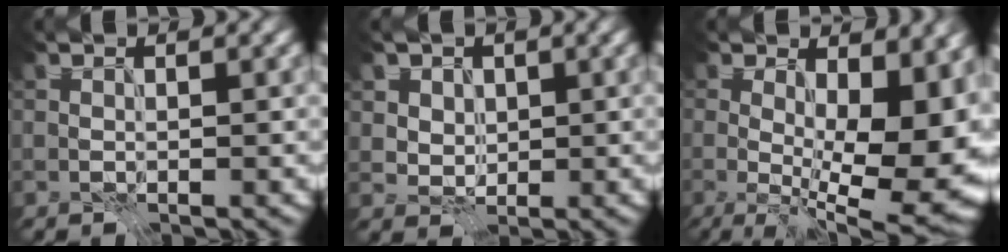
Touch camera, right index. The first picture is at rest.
{"total": 2.4, "force": [1.1, 2.1, 0.6], "torque": [-0.016, -0.015, 0.038]}
{"total": 15.8, "force": [0.3, 6.8, 14.2], "torque": [-0.152, 0.006, 0.031]}